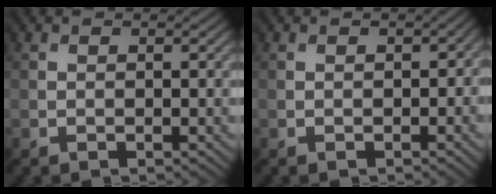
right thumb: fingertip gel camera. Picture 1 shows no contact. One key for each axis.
{"total": 0.9, "fx": -0.4, "fy": 0.6, "fz": 0.4, "tx": 0.001, "ty": -0.001, "tz": 0.000}